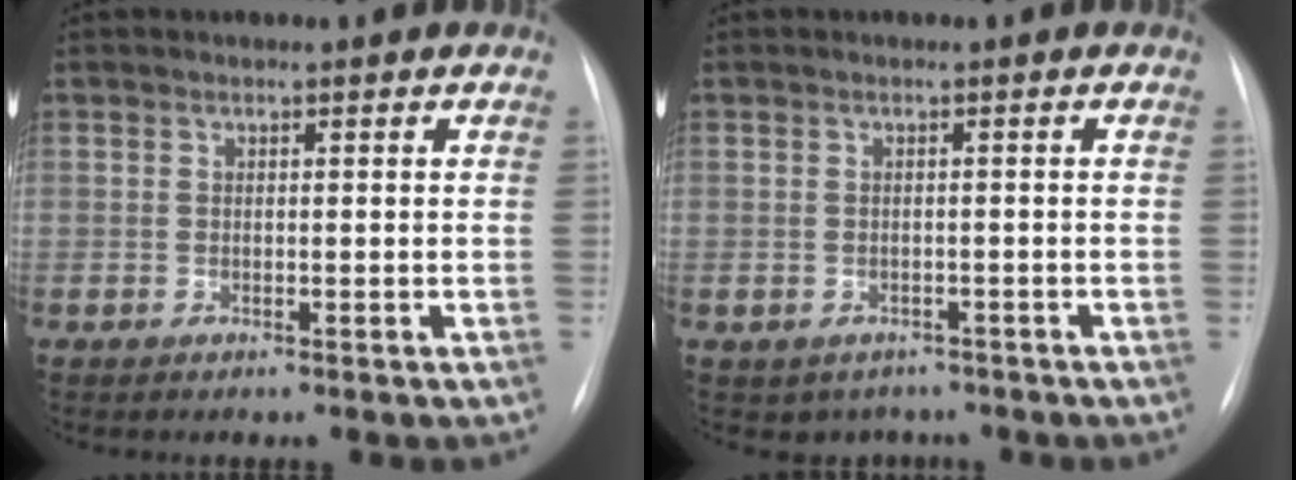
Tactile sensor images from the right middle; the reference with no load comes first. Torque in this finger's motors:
{"motor_torque": [-0.35, -0.15, -0.01, 0.00]}